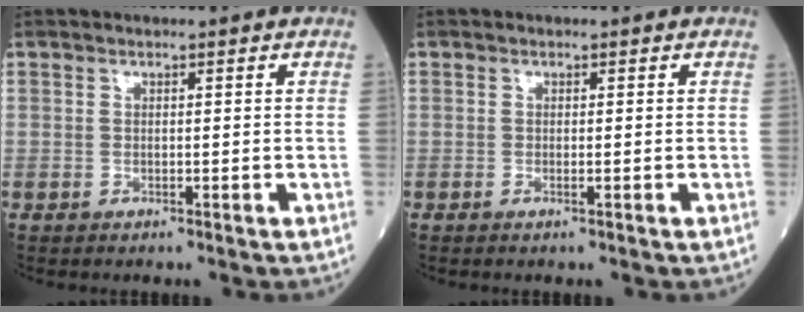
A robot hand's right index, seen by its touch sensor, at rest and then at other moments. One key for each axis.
{"total": 0.5, "fx": -0.1, "fy": 0.0, "fz": 0.5, "tx": -0.013, "ty": -0.002, "tz": -0.002}